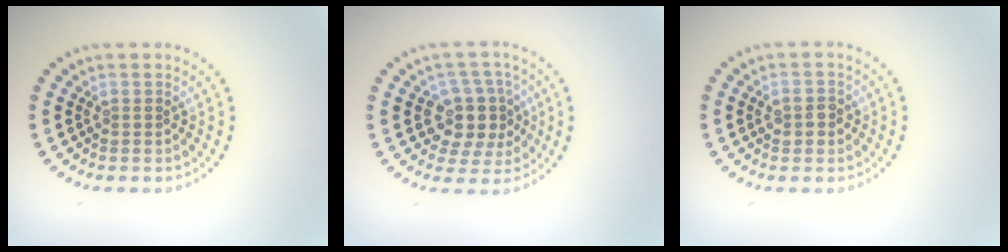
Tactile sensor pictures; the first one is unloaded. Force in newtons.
{"total": 4.4, "press": 4.0, "slide": 1.9}
{"total": 1.8, "press": 1.8, "slide": 0.1}